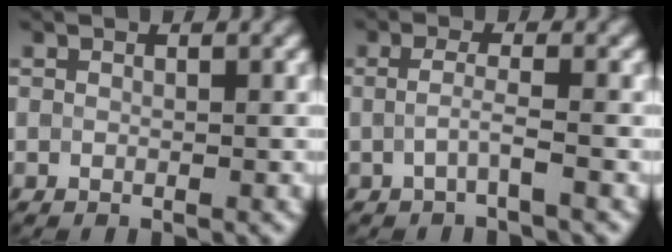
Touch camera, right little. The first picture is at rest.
{"total": 1.9, "force": [-0.6, 0.4, 1.8], "torque": [-0.034, 0.002, -0.017]}